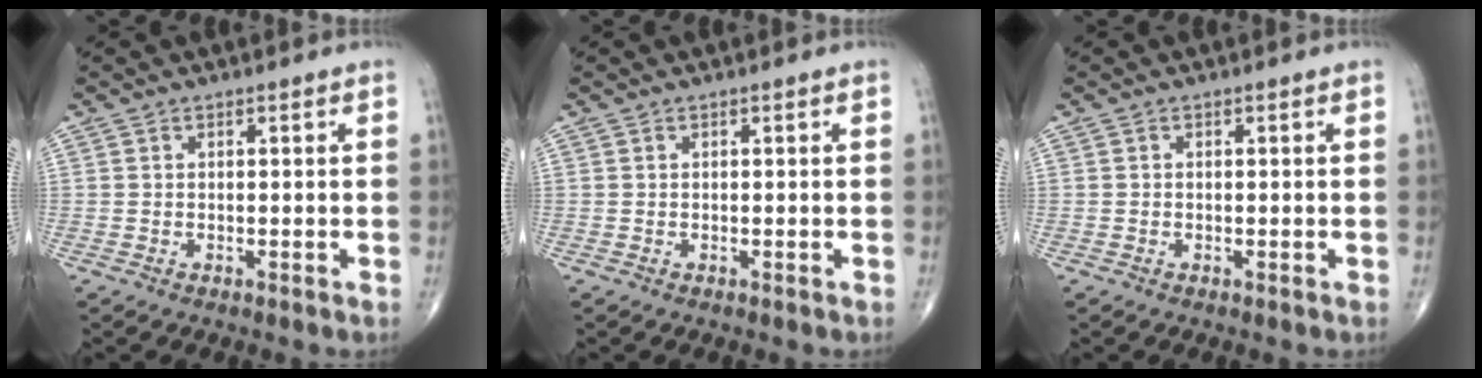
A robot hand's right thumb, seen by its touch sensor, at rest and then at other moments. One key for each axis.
{"total": 0.0}
{"total": 0.0}